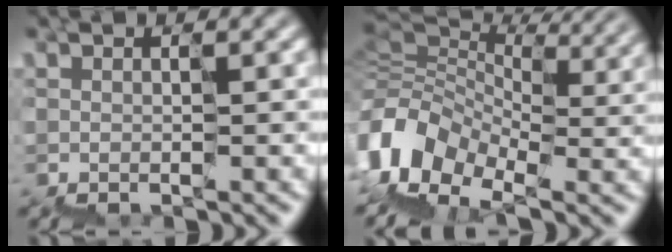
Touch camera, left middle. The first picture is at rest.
{"total": 7.5, "force": [-2.5, 6.3, 3.2], "torque": [-0.090, 0.004, -0.050]}